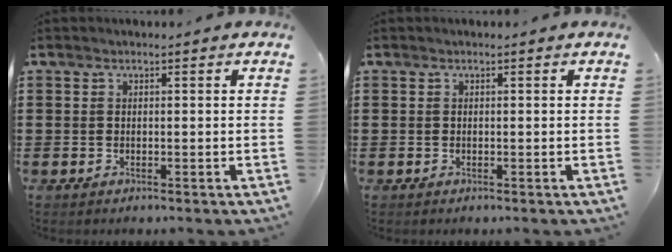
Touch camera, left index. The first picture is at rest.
{"total": 0.0}